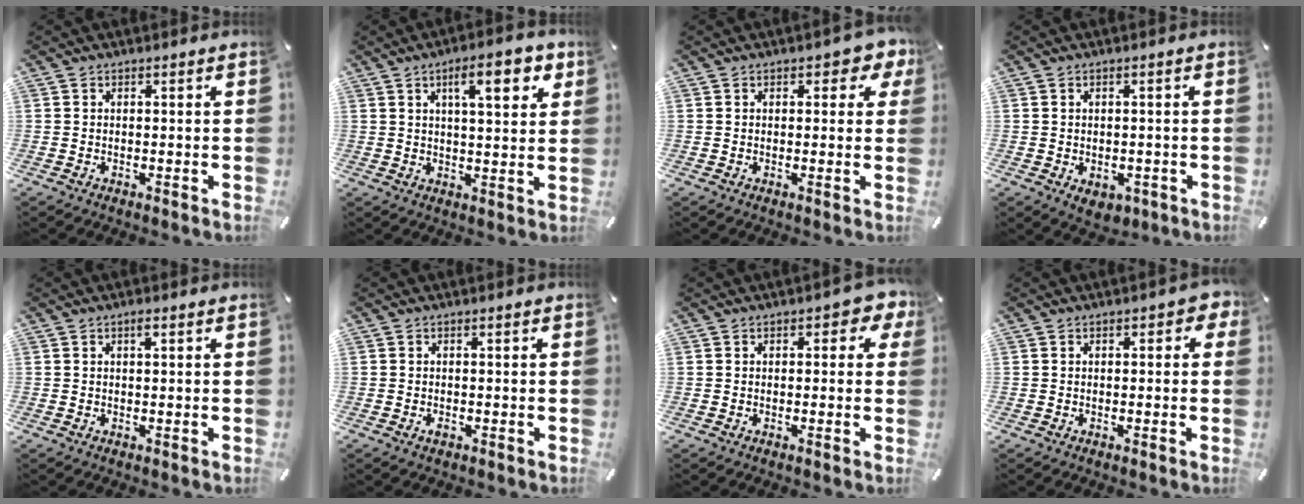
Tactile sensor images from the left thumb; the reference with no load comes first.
{"total": 10.1, "force": [4.7, 3.1, 8.3], "torque": [-0.122, -0.011, 0.072]}
{"total": 3.6, "force": [1.5, 2.1, 2.5], "torque": [-0.030, 0.003, 0.021]}
{"total": 3.2, "force": [-1.2, 2.5, 1.5], "torque": [-0.013, 0.003, -0.020]}
{"total": 1.0, "force": [0.4, 0.2, 0.9], "torque": [-0.018, 0.002, 0.006]}
{"total": 0.7, "force": [-0.4, 0.5, 0.4], "torque": [-0.008, -0.002, -0.008]}
{"total": 3.5, "force": [0.8, 2.1, 2.7], "torque": [-0.032, 0.002, 0.009]}
{"total": 1.8, "force": [-0.1, 1.2, 1.3], "torque": [-0.009, 0.000, -0.006]}